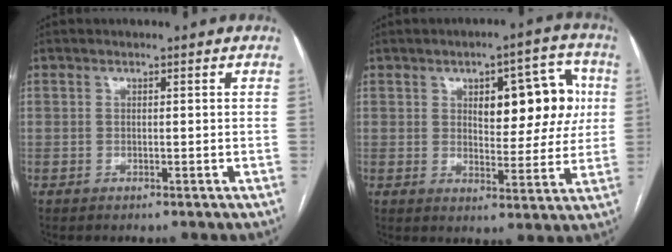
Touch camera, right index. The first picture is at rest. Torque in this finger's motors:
{"motor_torque": [0.37, 0.10, 0.22, 0.04]}